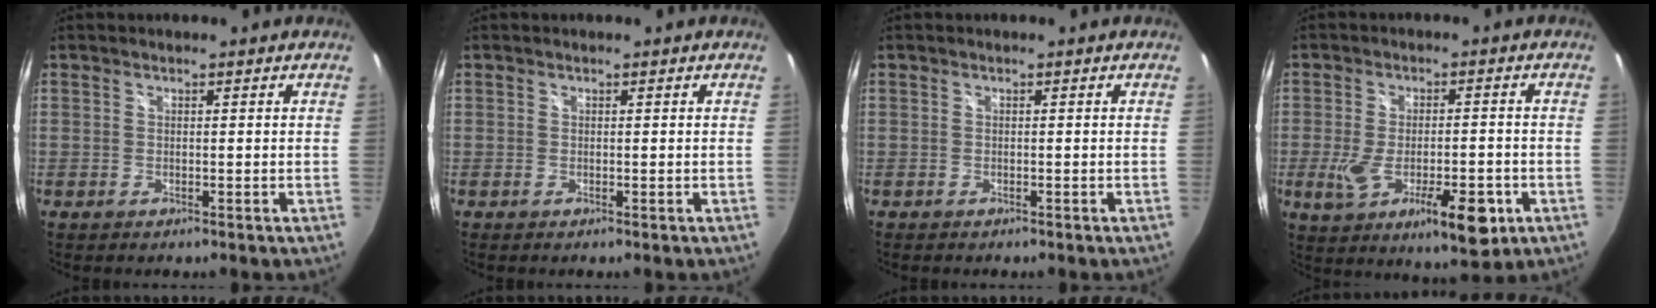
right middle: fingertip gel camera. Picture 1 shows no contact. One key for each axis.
{"total": 0.0}
{"total": 0.5, "fx": -0.2, "fy": -0.5, "fz": -0.1, "tx": 0.002, "ty": -0.003, "tz": -0.005}
{"total": 13.5, "fx": -4.8, "fy": 5.0, "fz": 11.6, "tx": -0.211, "ty": -0.032, "tz": -0.070}